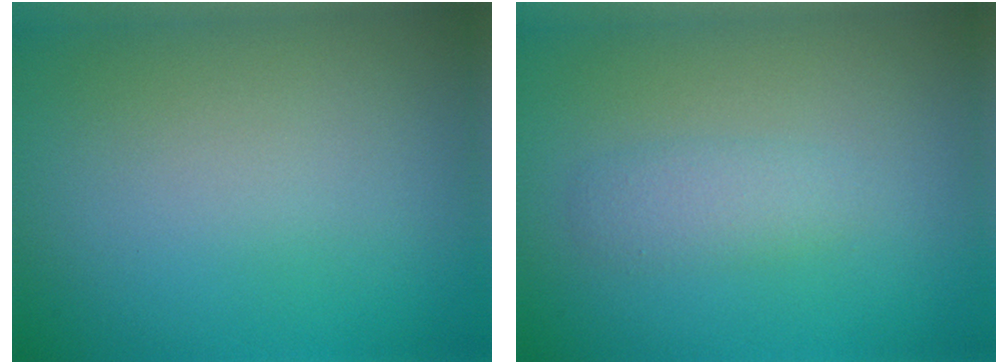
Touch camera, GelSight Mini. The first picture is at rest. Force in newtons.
{"total": 1.7, "press": 1.7, "slide": 0.1}